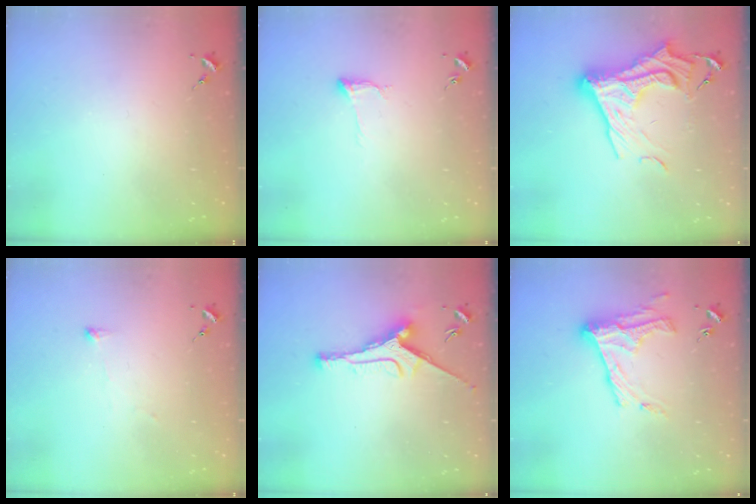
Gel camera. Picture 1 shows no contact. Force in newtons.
{"total": 6.1, "press": 6.0, "slide": 0.8}
{"total": 19.3, "press": 19.2, "slide": 1.7}
{"total": 2.8, "press": 2.7, "slide": 0.5}
{"total": 11.5, "press": 11.5, "slide": 0.7}
{"total": 15.1, "press": 15.0, "slide": 0.7}